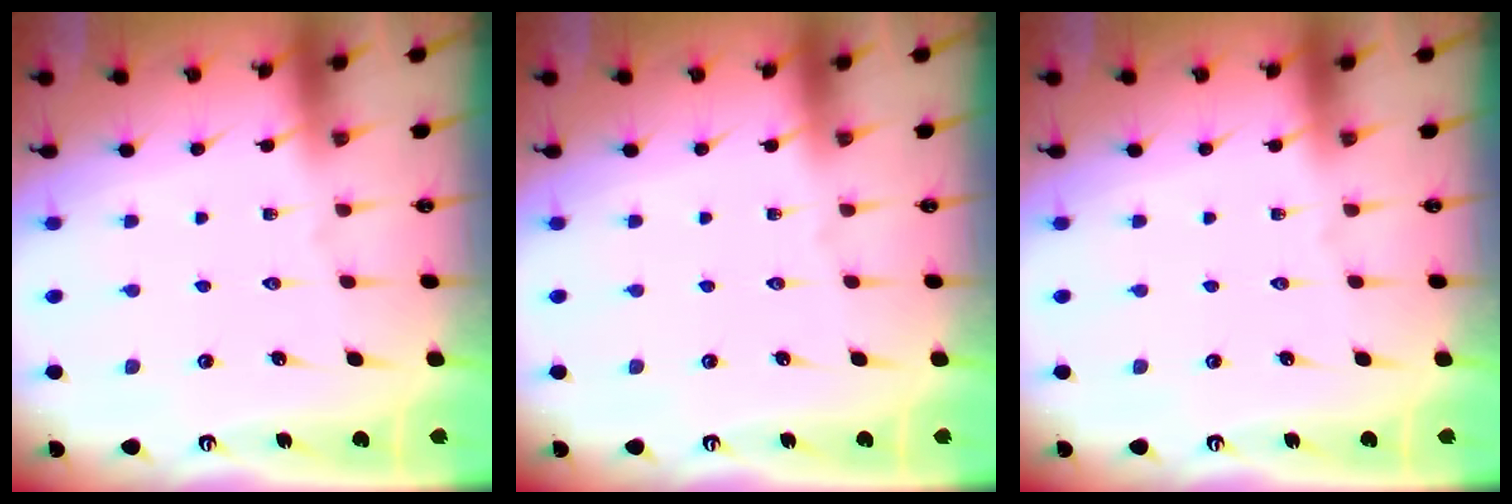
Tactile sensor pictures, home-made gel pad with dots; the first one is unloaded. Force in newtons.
{"total": 0.0}
{"total": 0.0}